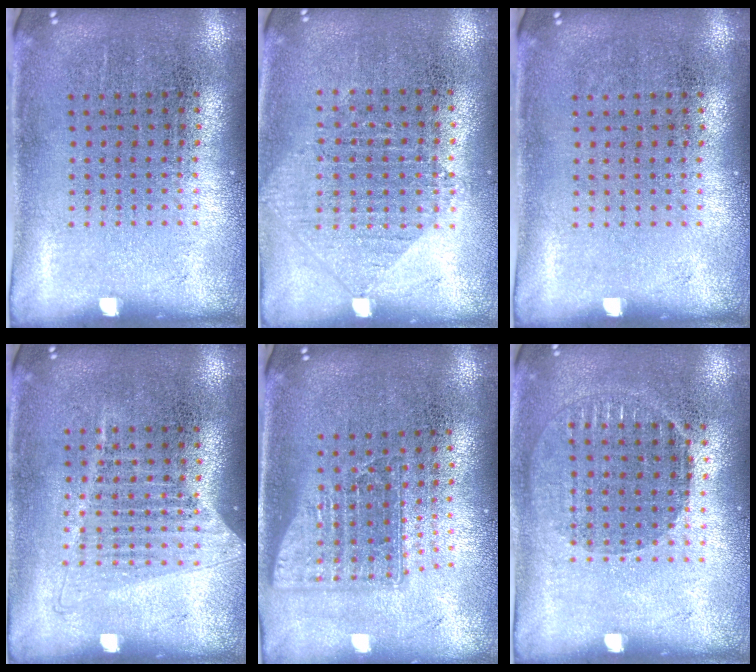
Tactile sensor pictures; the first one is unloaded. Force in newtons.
{"total": 1.0, "press": 0.9, "slide": 0.2}
{"total": 0.0}
{"total": 1.0, "press": 0.9, "slide": 0.5}
{"total": 1.5, "press": 1.2, "slide": 1.0}
{"total": 0.9, "press": 0.9, "slide": 0.2}